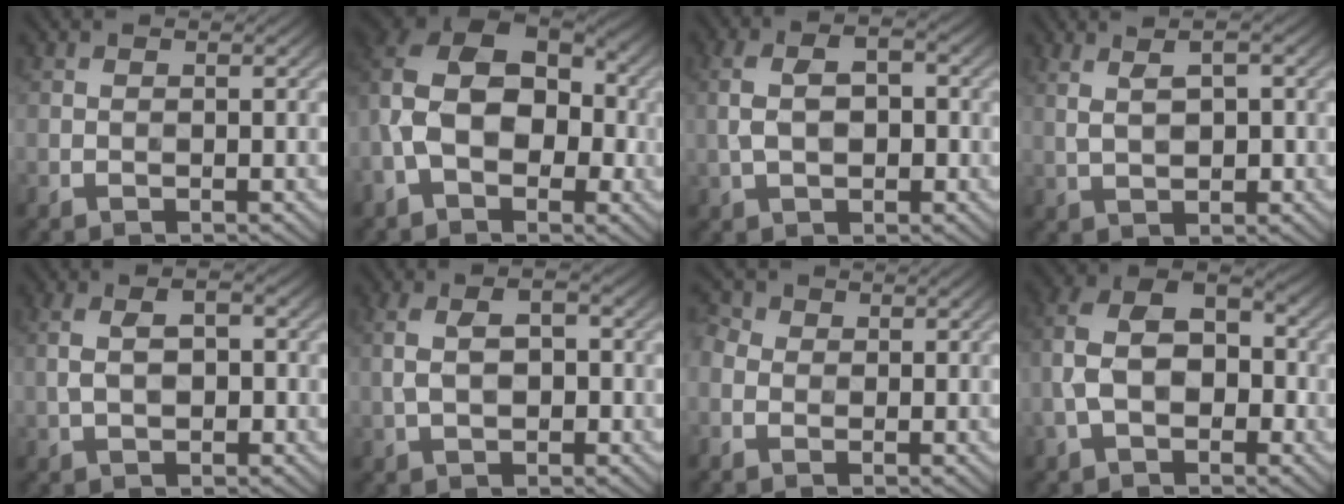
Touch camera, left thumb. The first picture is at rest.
{"total": 11.6, "force": [-1.5, 8.0, 8.3], "torque": [-0.144, 0.007, -0.037]}
{"total": 4.9, "force": [-0.2, 2.8, 4.0], "torque": [-0.086, 0.002, -0.005]}
{"total": 4.7, "force": [1.6, 2.0, 3.9], "torque": [-0.070, 0.004, 0.030]}
{"total": 4.0, "force": [0.1, 2.1, 3.4], "torque": [-0.081, 0.001, 0.005]}
{"total": 4.4, "force": [0.0, 2.4, 3.7], "torque": [-0.084, 0.003, 0.002]}
{"total": 2.7, "force": [0.0, 2.5, 1.2], "torque": [-0.037, 0.007, -0.006]}
{"total": 8.5, "force": [-1.7, 5.7, 6.1], "torque": [-0.128, 0.005, -0.038]}